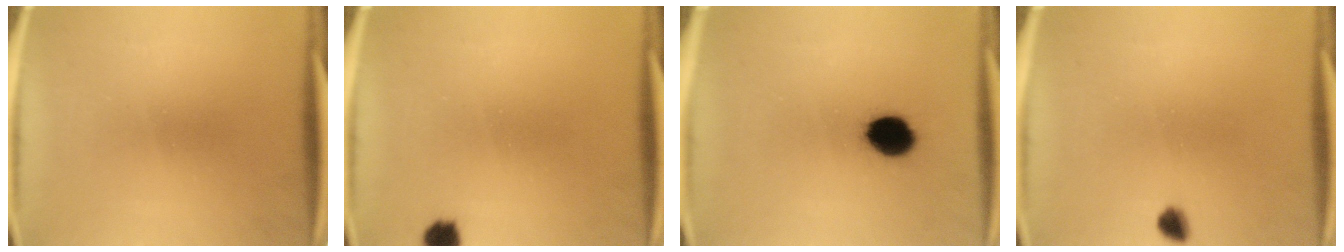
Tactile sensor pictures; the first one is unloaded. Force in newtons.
{"total": 2.7}
{"total": 8.8}
{"total": 2.4}